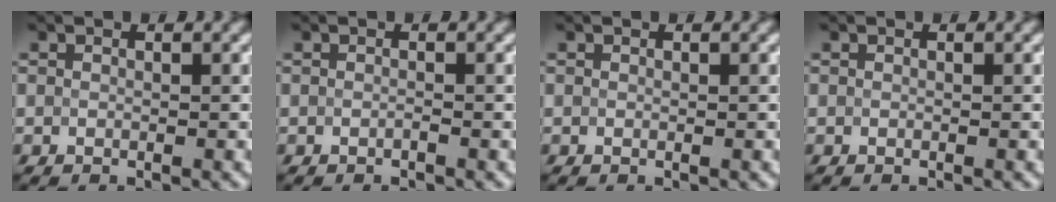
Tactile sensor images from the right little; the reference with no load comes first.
{"total": 0.7, "force": [-0.7, -0.1, 0.0], "torque": [-0.002, -0.004, -0.009]}
{"total": 0.0}
{"total": 0.0}